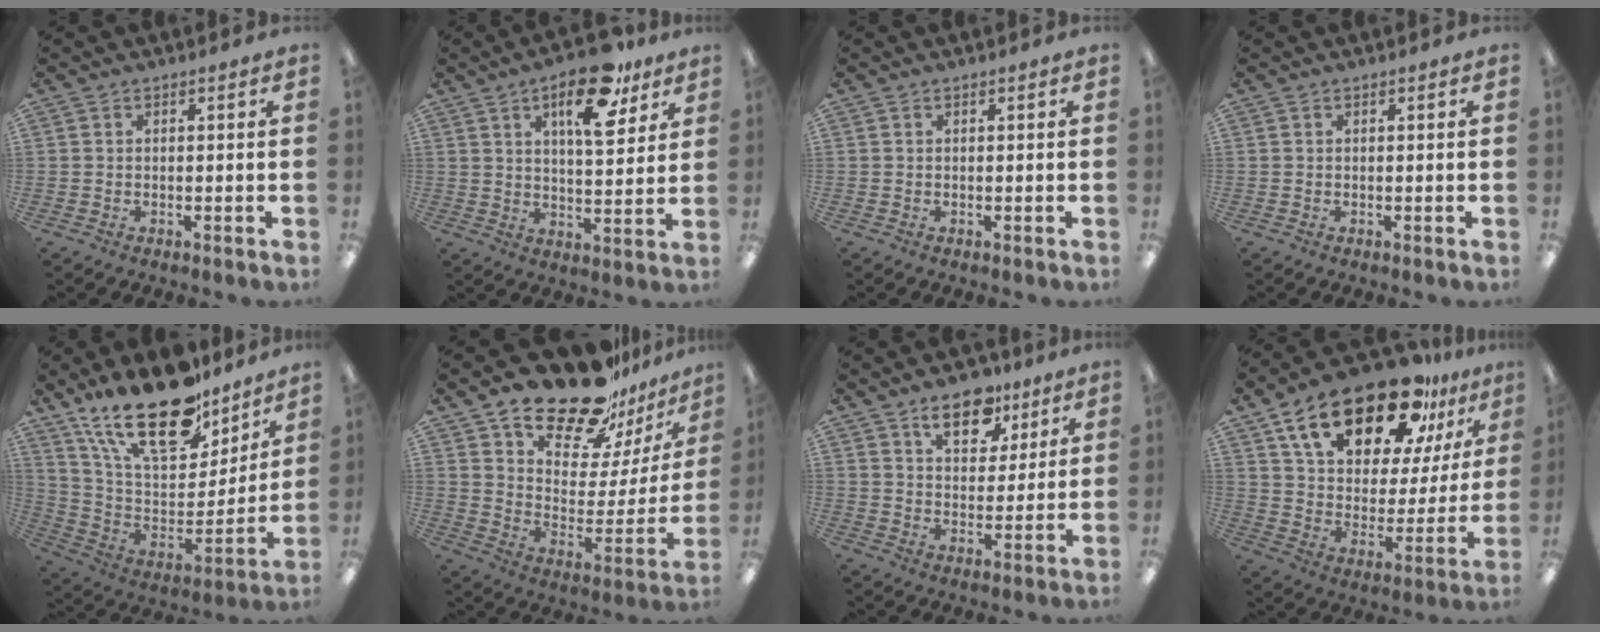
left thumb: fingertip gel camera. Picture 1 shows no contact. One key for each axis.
{"total": 15.3, "fx": 8.7, "fy": 6.4, "fz": 10.9, "tx": -0.154, "ty": -0.034, "tz": 0.142}
{"total": 0.0}
{"total": 0.0}
{"total": 24.1, "fx": 17.5, "fy": 10.0, "fz": 13.1, "tx": -0.233, "ty": -0.107, "tz": 0.311}
{"total": 22.0, "fx": 18.1, "fy": 8.8, "fz": 8.9, "tx": -0.149, "ty": -0.126, "tz": 0.315}
{"total": 11.8, "fx": 7.8, "fy": 6.5, "fz": 5.9, "tx": -0.074, "ty": -0.035, "tz": 0.137}
{"total": 23.7, "fx": 16.1, "fy": 10.4, "fz": 13.8, "tx": -0.230, "ty": -0.093, "tz": 0.281}